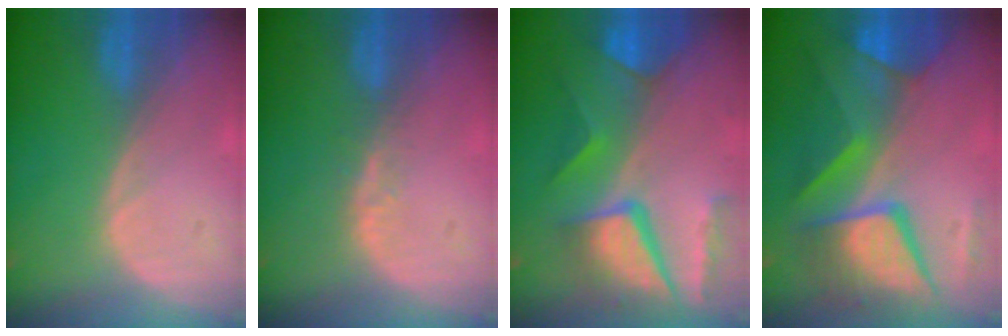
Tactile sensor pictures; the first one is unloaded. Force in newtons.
{"total": 2.4, "press": 1.8, "slide": 1.5}
{"total": 11.2, "press": 9.2, "slide": 6.4}
{"total": 11.9, "press": 11.9, "slide": 1.1}